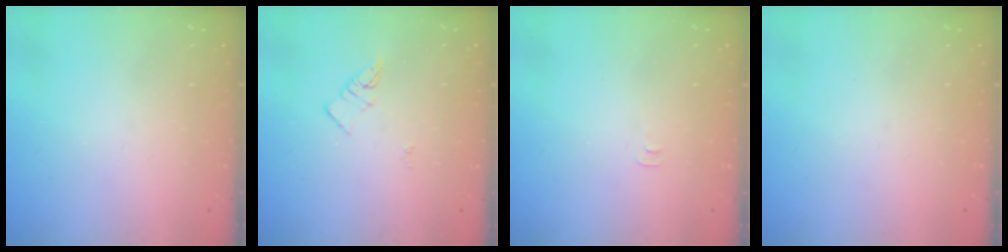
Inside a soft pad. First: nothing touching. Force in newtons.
{"total": 3.7, "press": 3.7, "slide": 0.3}
{"total": 3.0, "press": 3.0, "slide": 0.3}
{"total": 0.0}